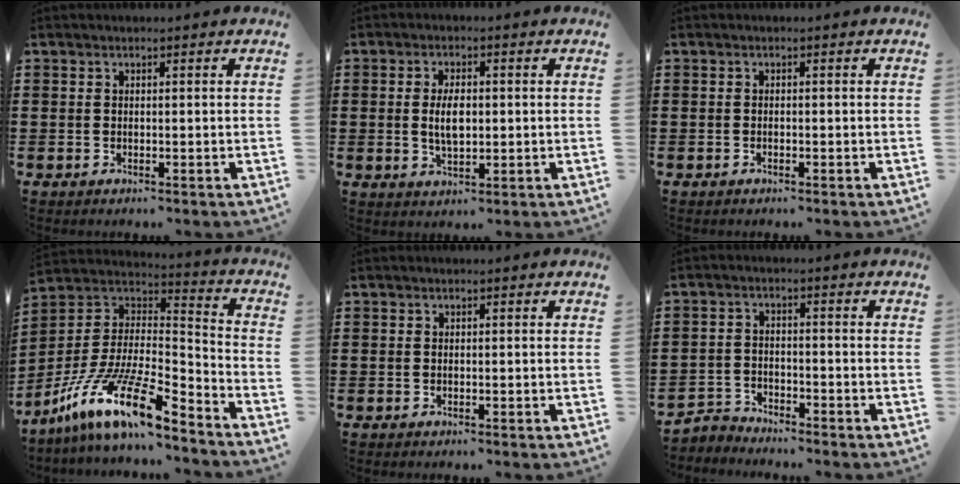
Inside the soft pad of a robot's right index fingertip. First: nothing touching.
{"total": 4.6, "force": [0.0, 2.0, 4.1], "torque": [-0.079, -0.003, -0.005]}
{"total": 0.0}
{"total": 15.5, "force": [-11.0, 3.3, 10.4], "torque": [-0.208, 0.014, -0.203]}
{"total": 0.0}
{"total": 3.1, "force": [-3.0, 0.4, -0.3], "torque": [-0.005, 0.001, -0.066]}